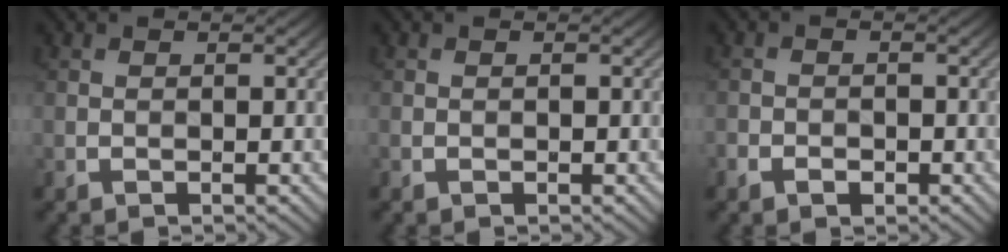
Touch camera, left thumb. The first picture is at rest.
{"total": 0.0}
{"total": 1.9, "force": [-1.1, 1.2, 0.8], "torque": [-0.015, -0.002, -0.024]}